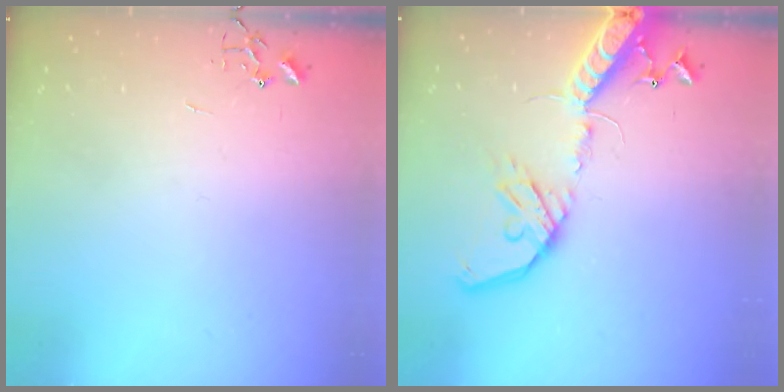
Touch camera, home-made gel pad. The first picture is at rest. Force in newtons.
{"total": 17.9, "press": 17.6, "slide": 3.7}